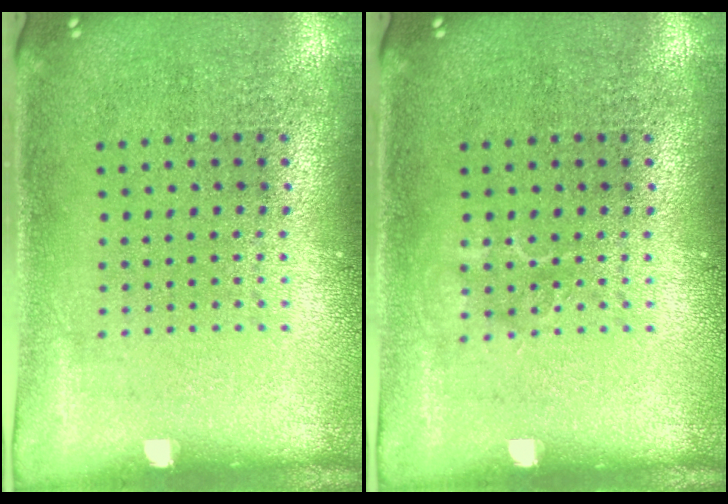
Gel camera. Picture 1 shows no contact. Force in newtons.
{"total": 0.9, "press": 0.9, "slide": 0.3}